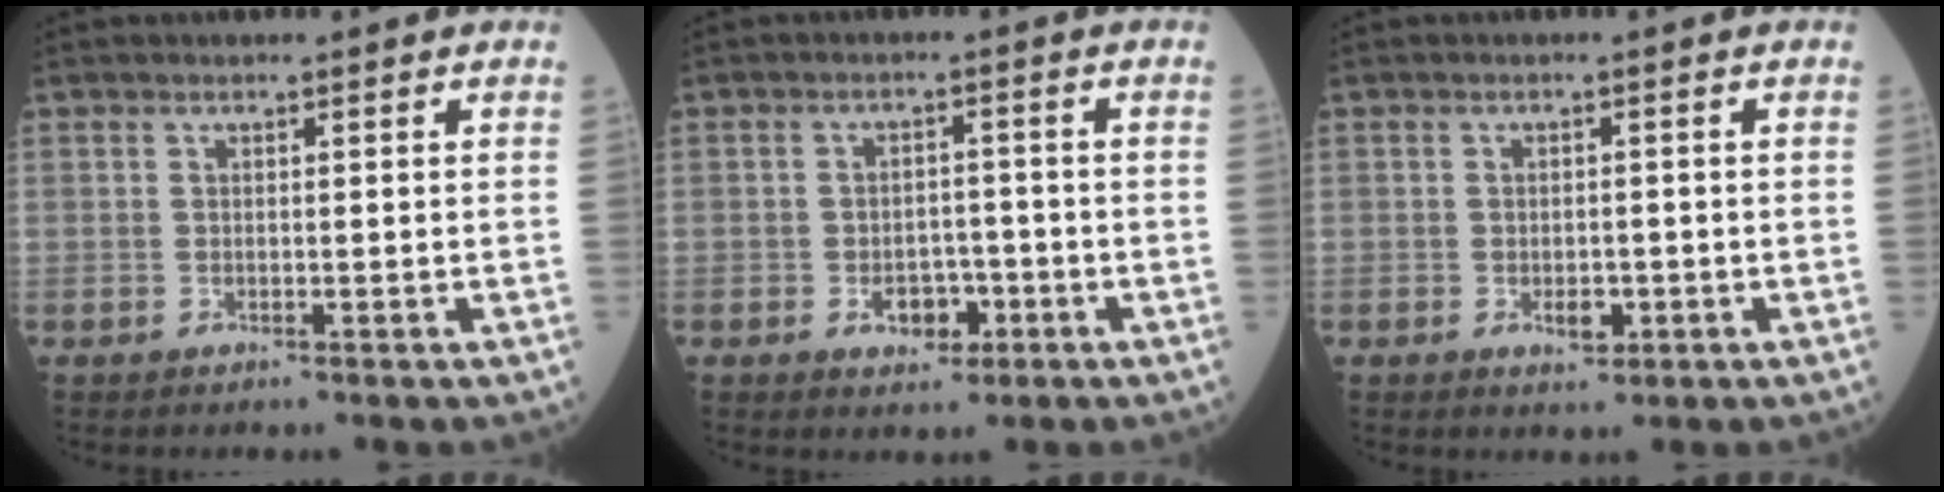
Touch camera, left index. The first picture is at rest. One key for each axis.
{"total": 4.2, "fx": -1.7, "fy": 2.8, "fz": 2.6, "tx": -0.036, "ty": 0.006, "tz": -0.022}
{"total": 2.3, "fx": -0.7, "fy": 1.3, "fz": 1.7, "tx": -0.029, "ty": 0.001, "tz": -0.006}